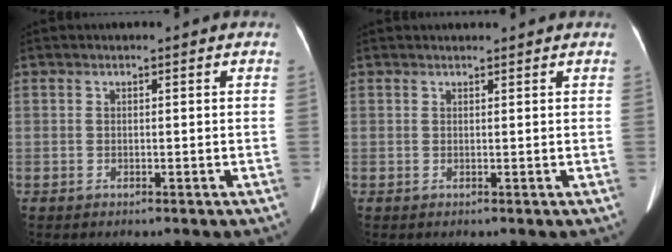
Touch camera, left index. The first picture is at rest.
{"total": 1.8, "force": [1.7, 0.2, 0.3], "torque": [-0.009, 0.017, 0.024]}